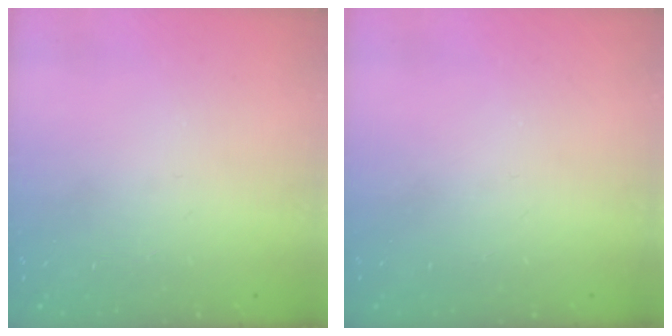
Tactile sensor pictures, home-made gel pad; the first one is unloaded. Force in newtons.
{"total": 0.0}